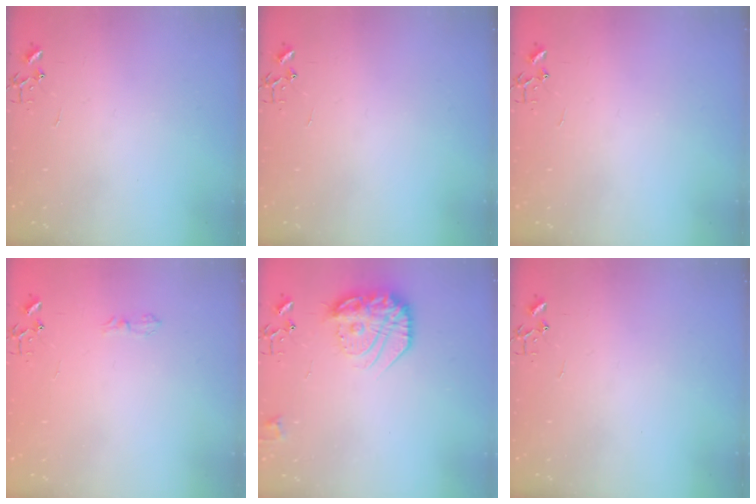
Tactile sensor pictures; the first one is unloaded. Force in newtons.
{"total": 0.0}
{"total": 0.0}
{"total": 6.6, "press": 6.5, "slide": 0.7}
{"total": 18.9, "press": 18.8, "slide": 1.6}
{"total": 0.0}